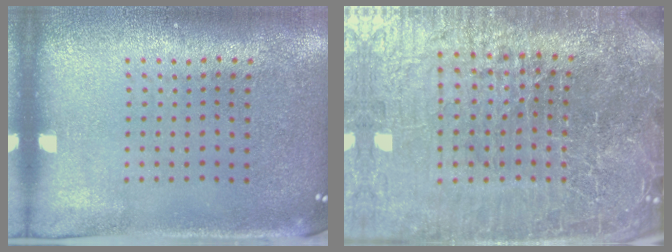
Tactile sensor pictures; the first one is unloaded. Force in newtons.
{"total": 7.6, "press": 6.6, "slide": 3.9}